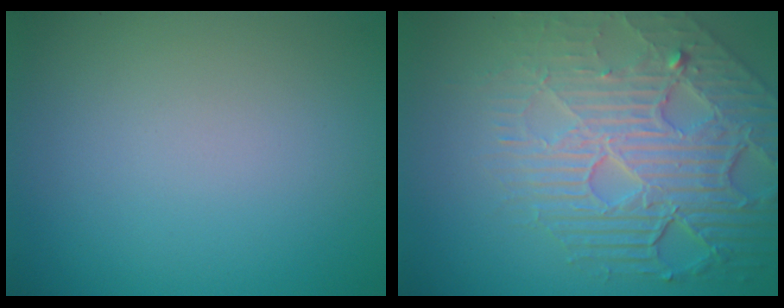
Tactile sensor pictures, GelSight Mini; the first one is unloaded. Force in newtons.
{"total": 7.8, "press": 5.9, "slide": 5.1}